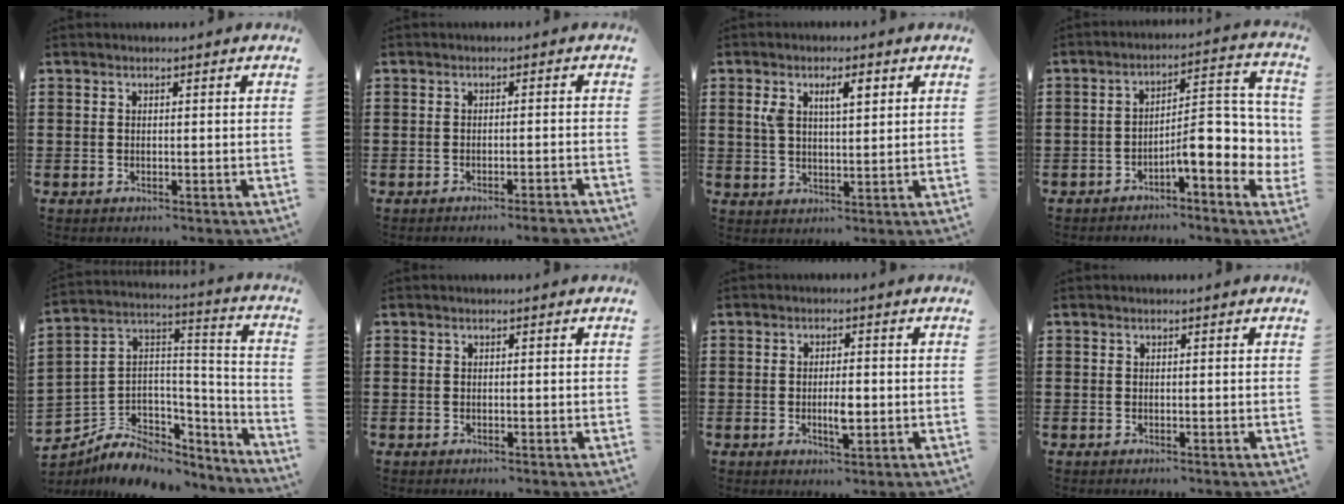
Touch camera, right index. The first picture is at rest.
{"total": 1.9, "force": [-1.6, -0.3, 1.0], "torque": [-0.017, -0.001, -0.032]}
{"total": 4.9, "force": [1.8, 2.0, 4.1], "torque": [-0.078, 0.007, 0.028]}
{"total": 8.6, "force": [-2.4, 2.8, 7.8], "torque": [-0.111, -0.020, -0.047]}
{"total": 6.6, "force": [-4.2, 4.7, 1.8], "torque": [-0.048, -0.004, -0.076]}
{"total": 0.0}
{"total": 3.6, "force": [-0.7, 1.2, 3.3], "torque": [-0.058, 0.004, -0.012]}
{"total": 0.0}